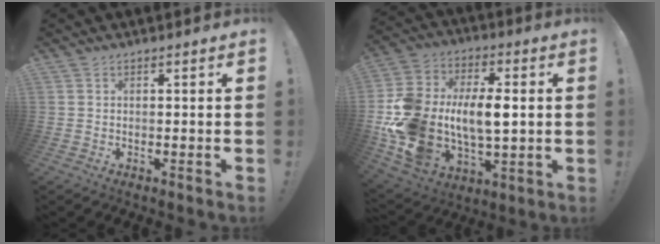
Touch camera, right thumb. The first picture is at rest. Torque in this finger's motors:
{"motor_torque": [2.55, 2.46, 2.20, -0.56, 0.28]}